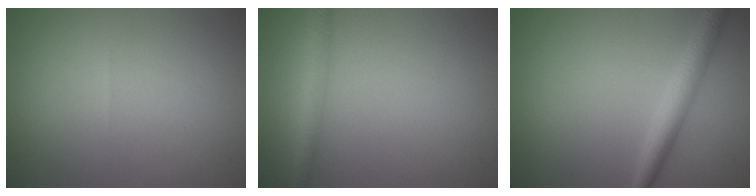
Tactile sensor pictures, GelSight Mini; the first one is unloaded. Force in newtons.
{"total": 2.4, "press": 2.4, "slide": 0.2}
{"total": 2.8, "press": 2.8, "slide": 0.1}